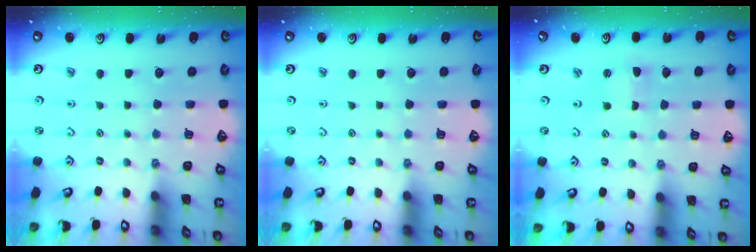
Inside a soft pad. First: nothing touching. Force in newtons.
{"total": 0.0}
{"total": 1.2, "press": 1.1, "slide": 0.3}